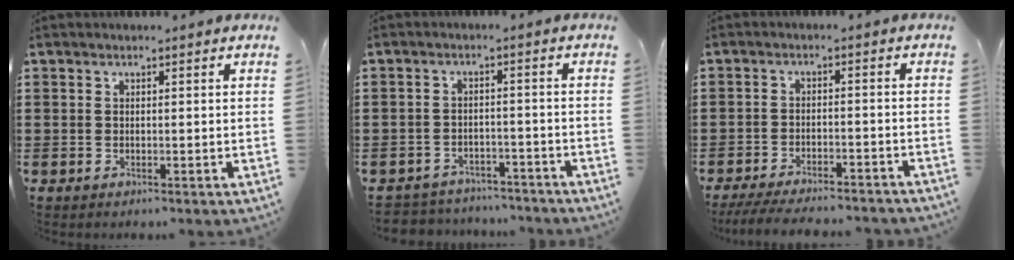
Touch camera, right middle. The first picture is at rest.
{"total": 3.5, "force": [-3.5, 0.6, -0.2], "torque": [-0.004, 0.001, -0.075]}
{"total": 4.8, "force": [-4.5, 0.2, 1.5], "torque": [-0.037, -0.009, -0.092]}